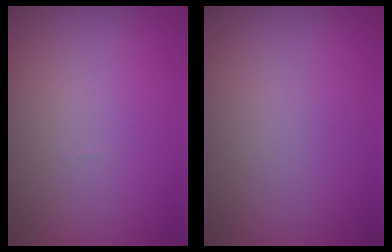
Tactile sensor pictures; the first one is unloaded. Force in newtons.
{"total": 0.0}